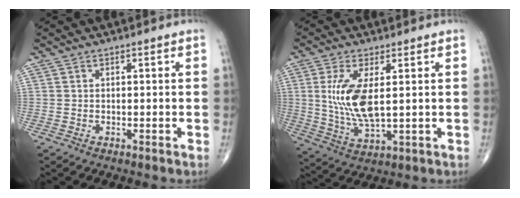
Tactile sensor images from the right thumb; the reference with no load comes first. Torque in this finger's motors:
{"motor_torque": [-0.41, 0.47, 1.00, 0.22, 0.09]}